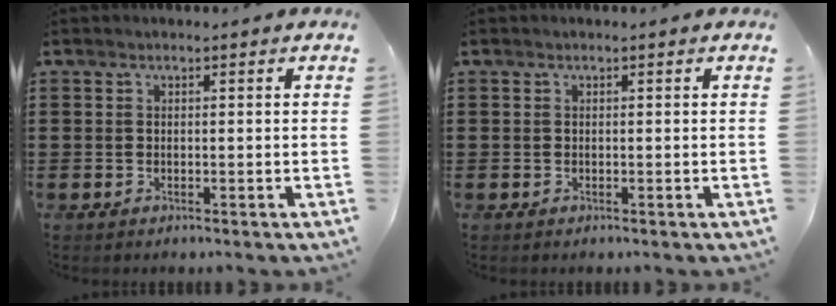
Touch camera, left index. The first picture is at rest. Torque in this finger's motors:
{"motor_torque": [-0.01, -0.01, 0.00, 0.00]}